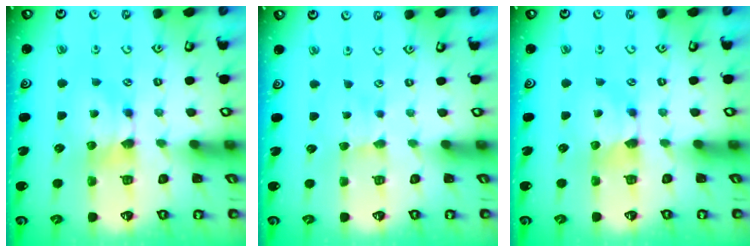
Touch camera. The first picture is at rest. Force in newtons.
{"total": 2.4, "press": 2.4, "slide": 0.6}
{"total": 0.0}